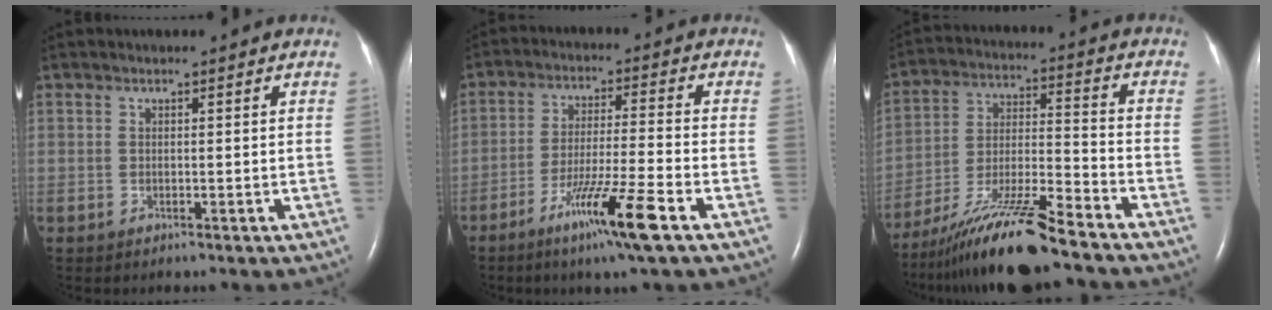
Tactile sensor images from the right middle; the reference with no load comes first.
{"total": 10.3, "force": [-5.9, -0.9, 8.4], "torque": [-0.156, -0.027, -0.106]}
{"total": 16.1, "force": [-13.2, 0.6, 9.2], "torque": [-0.191, -0.021, -0.240]}